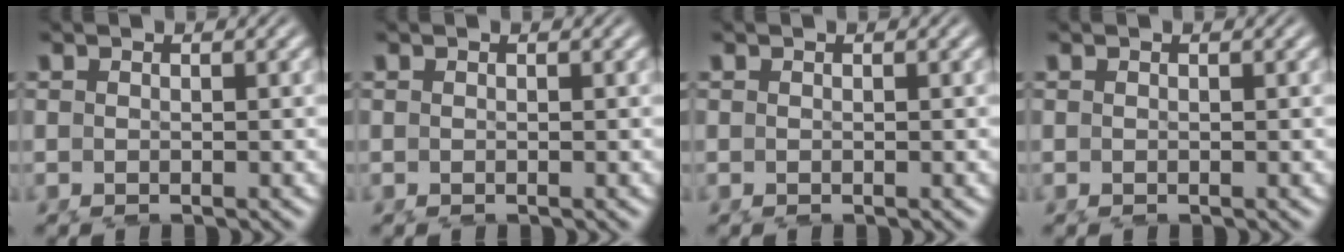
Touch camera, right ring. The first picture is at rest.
{"total": 0.0}
{"total": 0.0}
{"total": 0.0}